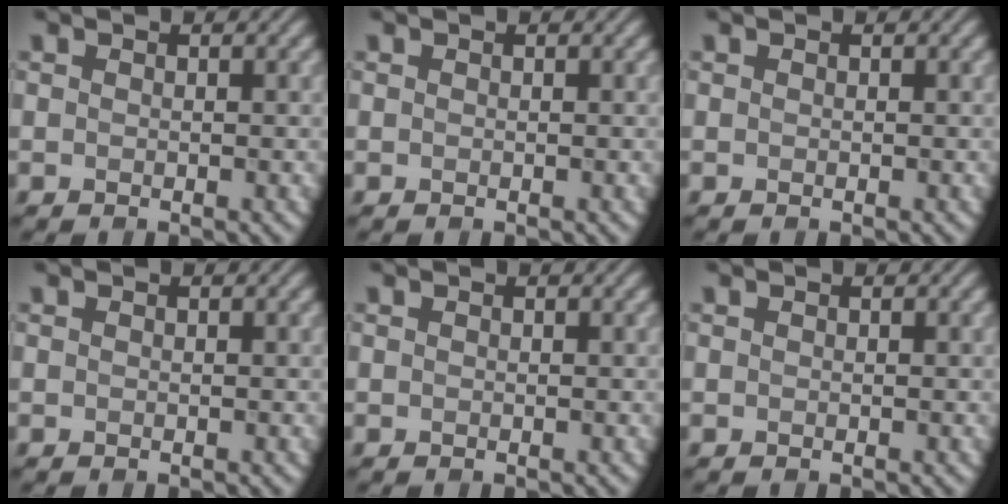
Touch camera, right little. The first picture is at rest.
{"total": 0.0}
{"total": 0.0}
{"total": 0.0}
{"total": 0.0}
{"total": 0.0}